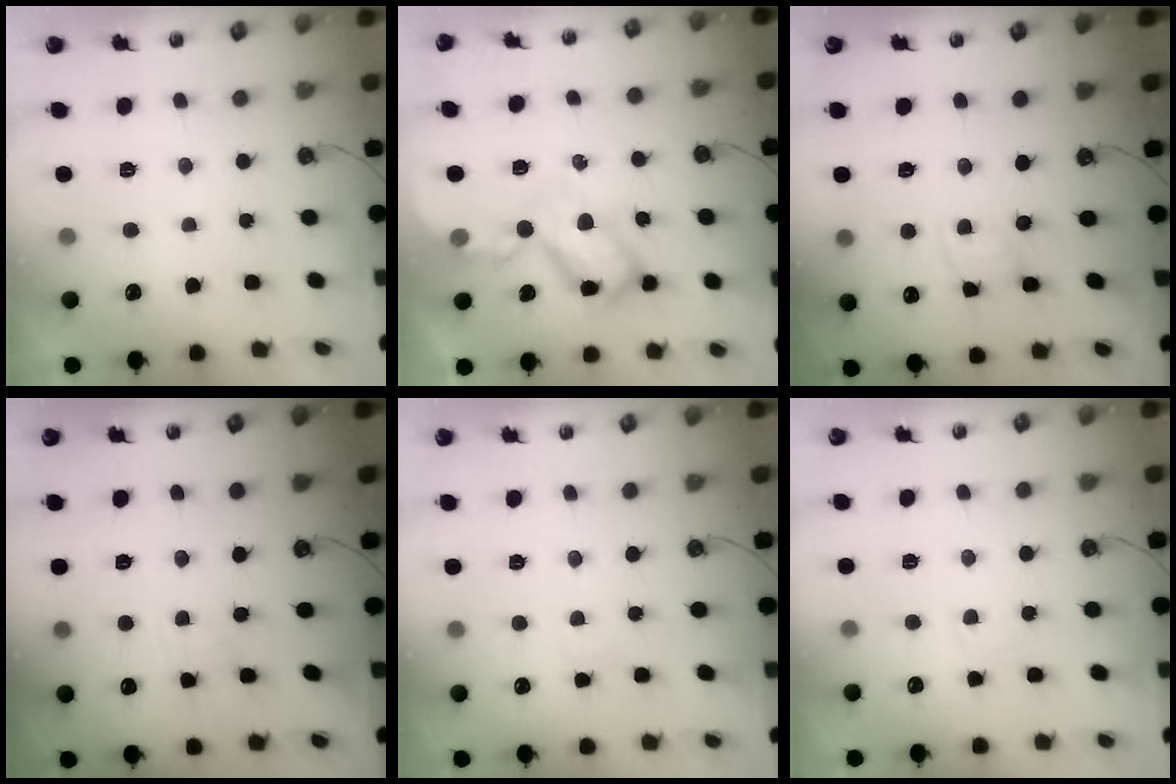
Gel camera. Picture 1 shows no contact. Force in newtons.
{"total": 14.4, "press": 14.4, "slide": 1.0}
{"total": 1.8, "press": 1.8, "slide": 0.3}
{"total": 2.2, "press": 2.1, "slide": 0.4}
{"total": 2.5, "press": 2.4, "slide": 0.4}
{"total": 2.8, "press": 2.8, "slide": 0.3}